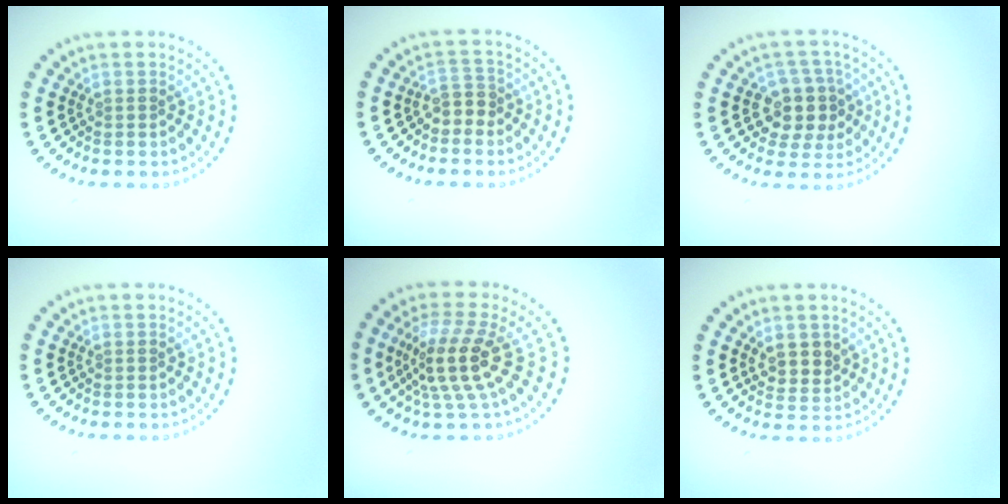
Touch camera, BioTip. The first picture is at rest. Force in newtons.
{"total": 1.8, "press": 1.6, "slide": 0.9}
{"total": 4.2, "press": 3.9, "slide": 1.6}
{"total": 0.0}
{"total": 4.6, "press": 3.8, "slide": 2.5}
{"total": 2.4, "press": 2.2, "slide": 1.0}